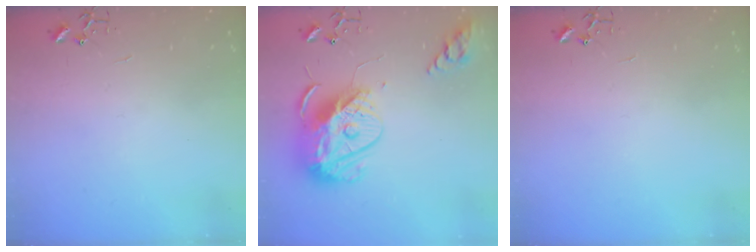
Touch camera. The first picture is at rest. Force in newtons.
{"total": 16.5, "press": 16.4, "slide": 1.3}
{"total": 0.0}